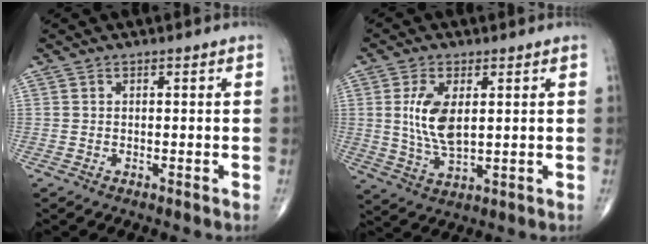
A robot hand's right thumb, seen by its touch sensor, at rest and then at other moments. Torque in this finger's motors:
{"motor_torque": [-0.41, 0.77, 0.99, 0.27, 0.06]}